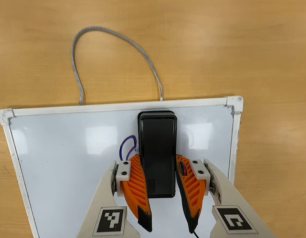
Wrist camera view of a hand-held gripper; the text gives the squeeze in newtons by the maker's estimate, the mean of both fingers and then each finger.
{"total": 14.7, "left": 13.7, "right": 15.6}